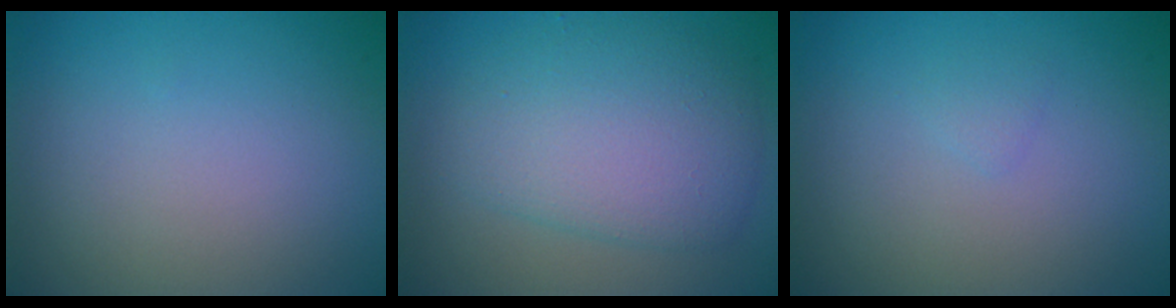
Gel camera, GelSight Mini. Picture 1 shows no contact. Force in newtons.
{"total": 5.5, "press": 5.5, "slide": 0.1}
{"total": 0.6, "press": 0.6, "slide": 0.1}